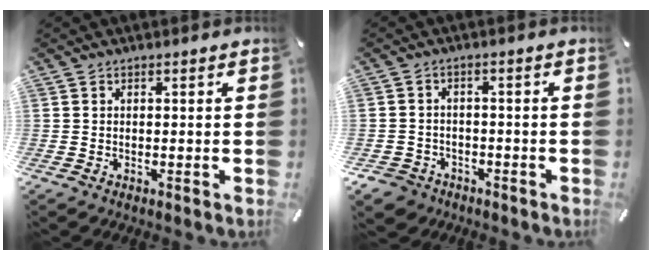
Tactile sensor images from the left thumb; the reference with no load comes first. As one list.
[{"total": 4.4, "force": [-2.7, 3.3, 0.9], "torque": [-0.026, 0.012, -0.055]}]